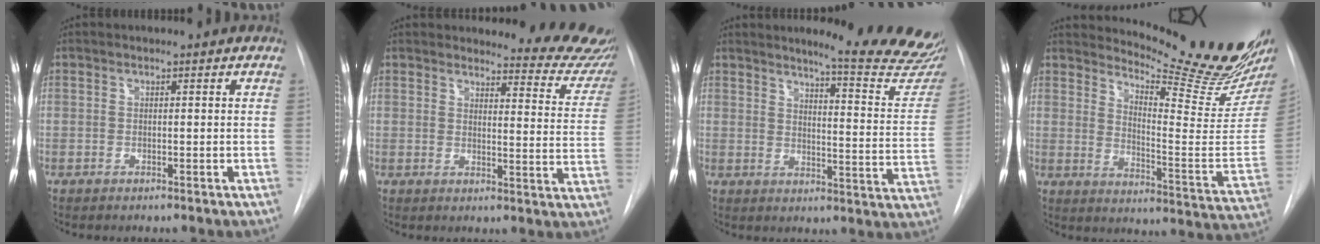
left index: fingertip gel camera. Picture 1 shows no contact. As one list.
[{"total": 13.1, "force": [12.7, 2.3, 2.2], "torque": [0.009, -0.086, 0.111]}, {"total": 18.0, "force": [16.7, 0.2, 6.8], "torque": [-0.079, -0.116, 0.184]}, {"total": 20.9, "force": [19.5, -0.1, 7.6], "torque": [-0.118, -0.143, 0.246]}]